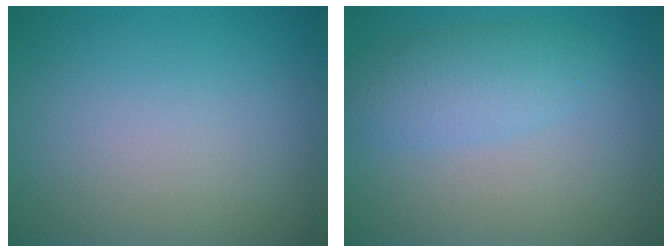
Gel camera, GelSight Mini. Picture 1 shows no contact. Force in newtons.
{"total": 3.2, "press": 3.2, "slide": 0.0}